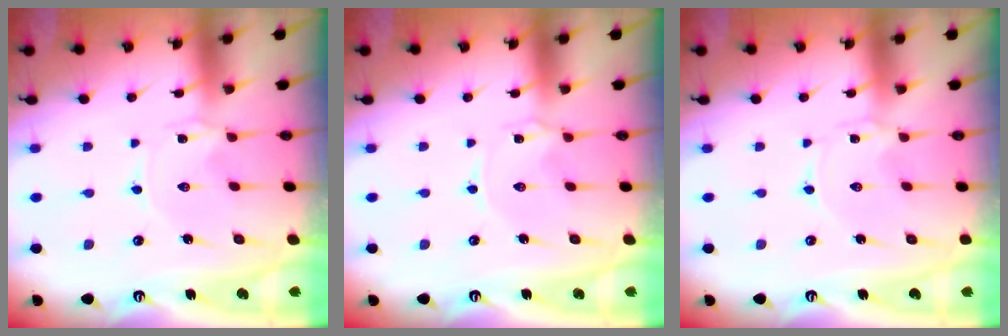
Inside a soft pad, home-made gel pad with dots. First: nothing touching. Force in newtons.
{"total": 0.5, "press": 0.5, "slide": 0.1}
{"total": 0.0}